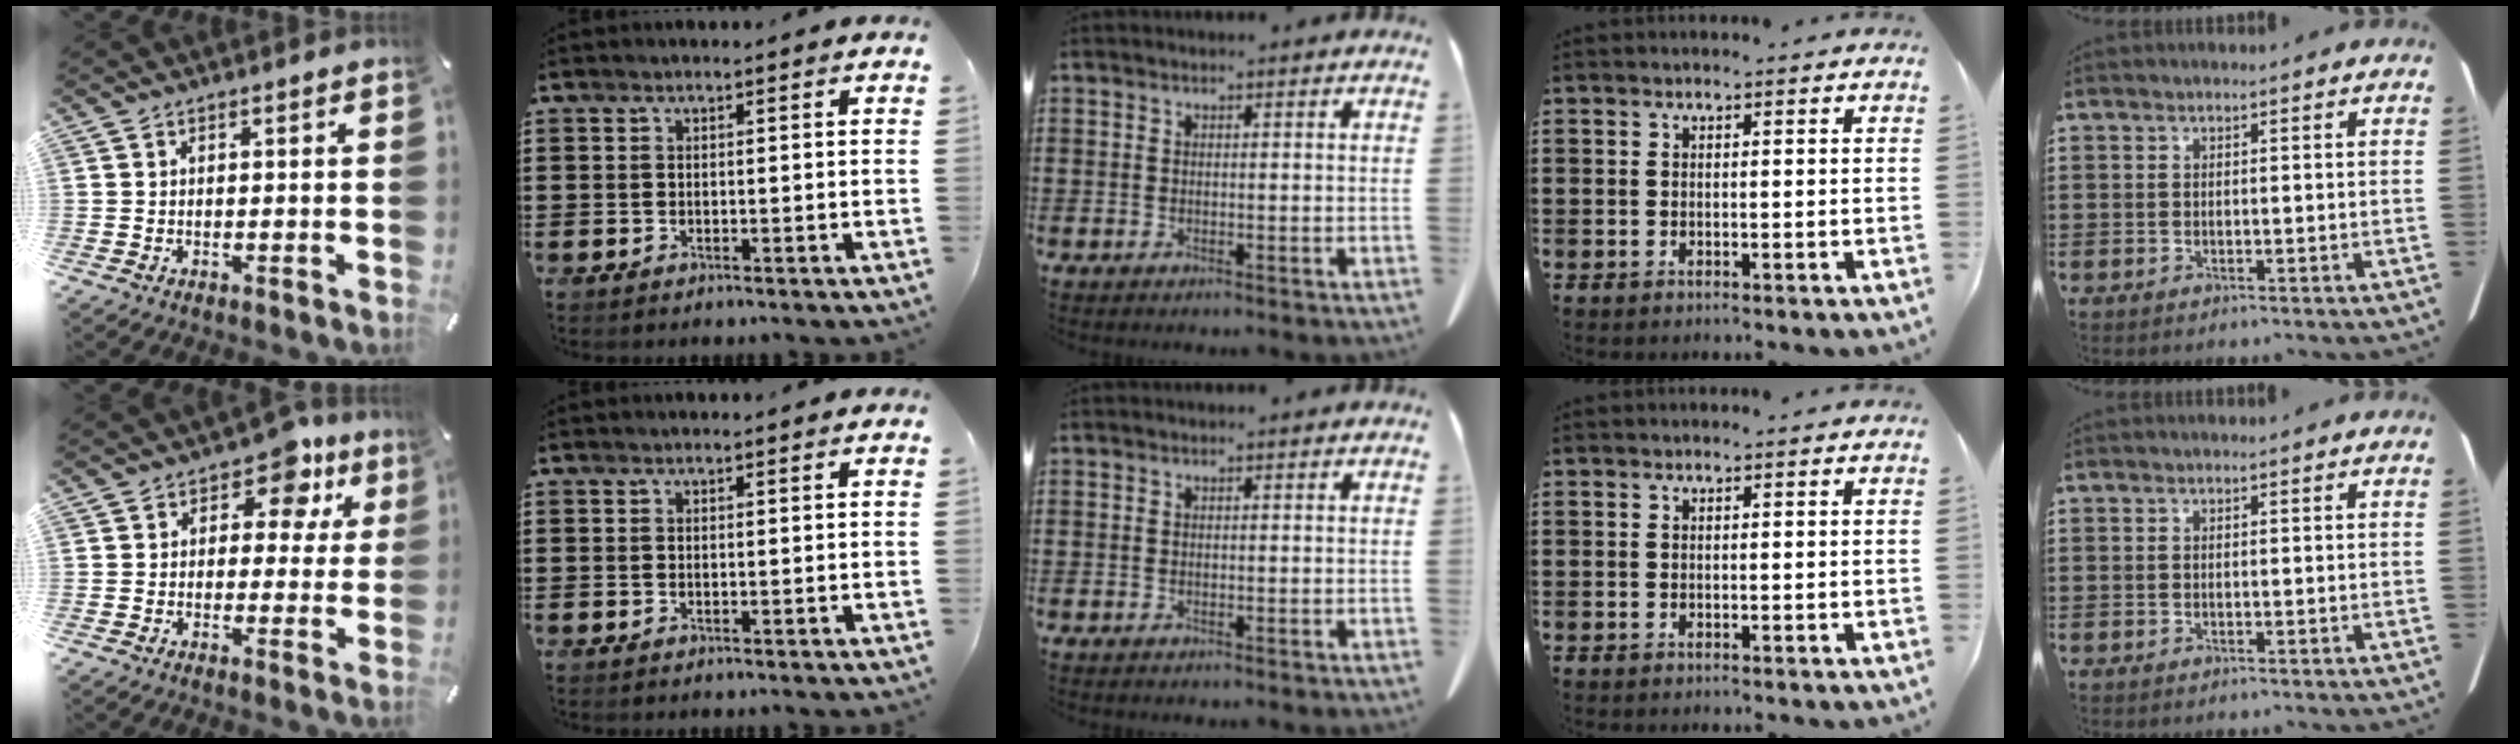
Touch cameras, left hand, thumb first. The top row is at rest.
{"thumb": {"total": 9.0, "force": [4.6, 5.5, 5.5], "torque": [-0.068, -0.024, 0.074]}}